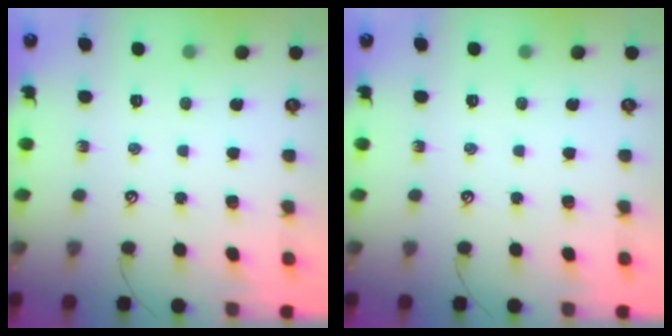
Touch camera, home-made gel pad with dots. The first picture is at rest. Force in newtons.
{"total": 0.0}